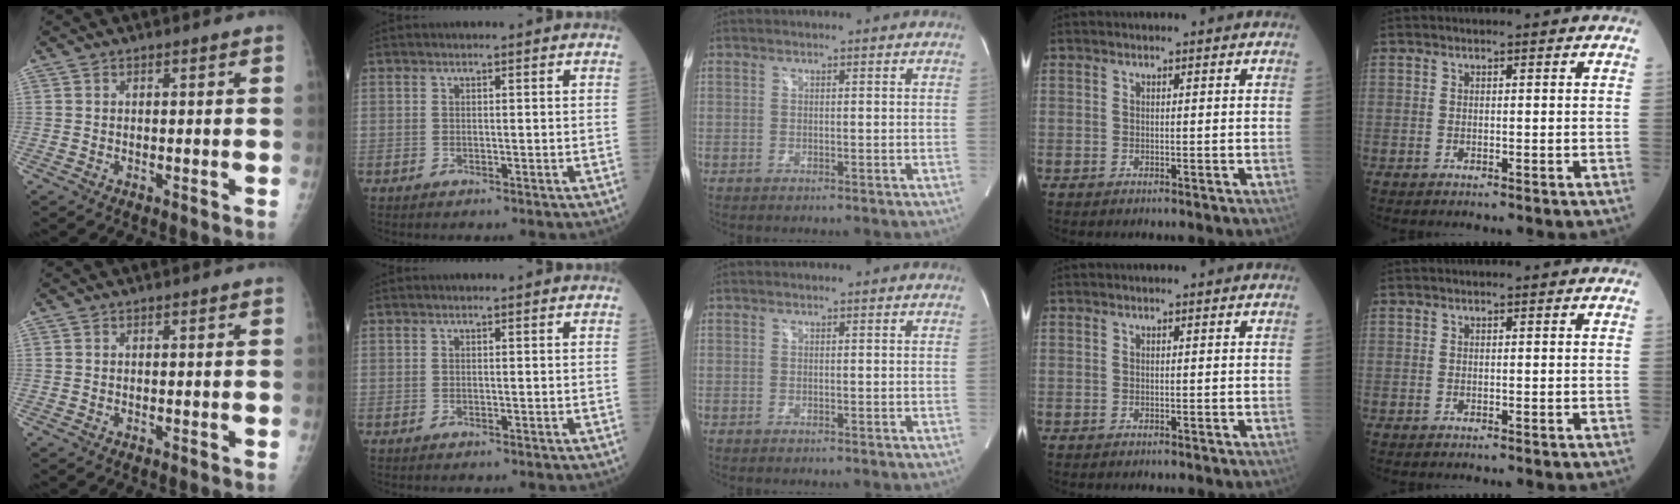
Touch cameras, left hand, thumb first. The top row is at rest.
{}